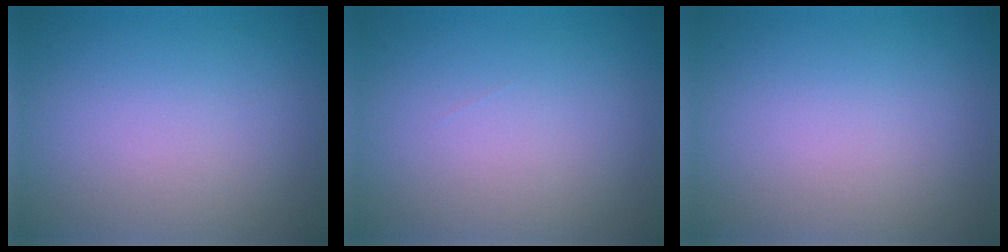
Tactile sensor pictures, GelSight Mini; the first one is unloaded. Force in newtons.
{"total": 0.0}
{"total": 0.0}